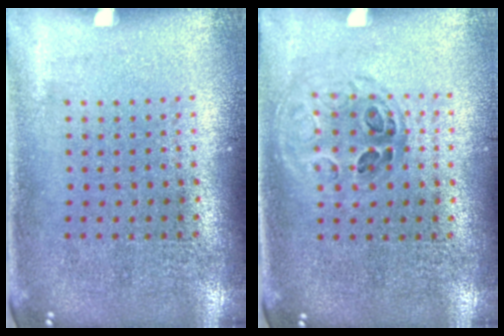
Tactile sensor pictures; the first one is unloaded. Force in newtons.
{"total": 1.0, "press": 0.9, "slide": 0.3}